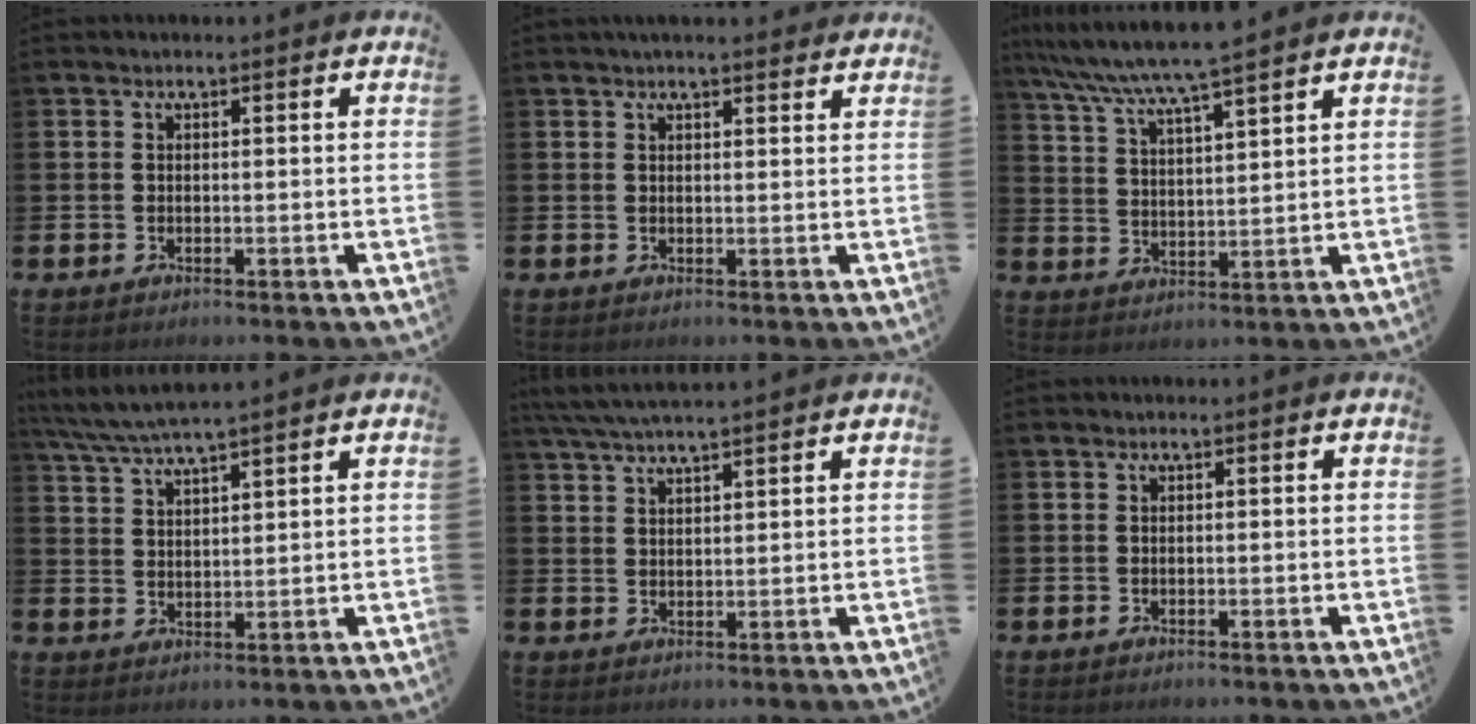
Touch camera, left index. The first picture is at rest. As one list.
[{"total": 2.3, "force": [2.2, 0.1, 0.5], "torque": [-0.008, -0.008, 0.039]}, {"total": 7.1, "force": [6.6, -0.1, 2.6], "torque": [-0.078, -0.030, 0.115]}, {"total": 5.0, "force": [4.7, 0.0, 1.8], "torque": [-0.056, -0.017, 0.084]}, {"total": 4.8, "force": [4.4, 0.2, 1.9], "torque": [-0.048, -0.011, 0.080]}, {"total": 0.0}]